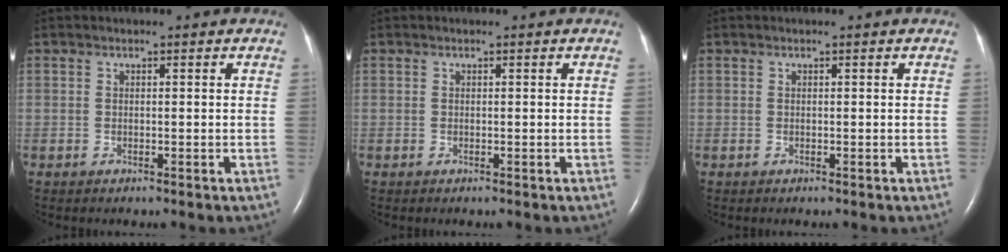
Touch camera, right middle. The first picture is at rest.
{"total": 0.0}
{"total": 0.0}